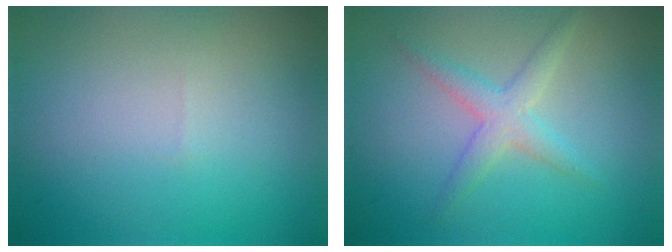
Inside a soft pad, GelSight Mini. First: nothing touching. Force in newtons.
{"total": 2.5, "press": 2.5, "slide": 0.0}